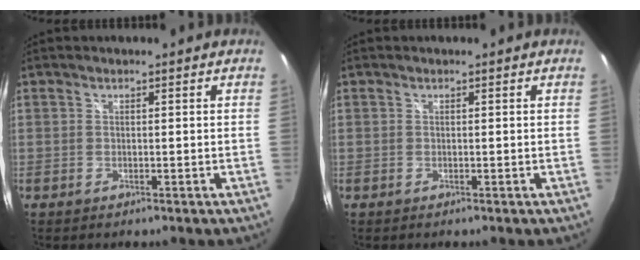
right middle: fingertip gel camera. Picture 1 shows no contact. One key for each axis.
{"total": 0.0}